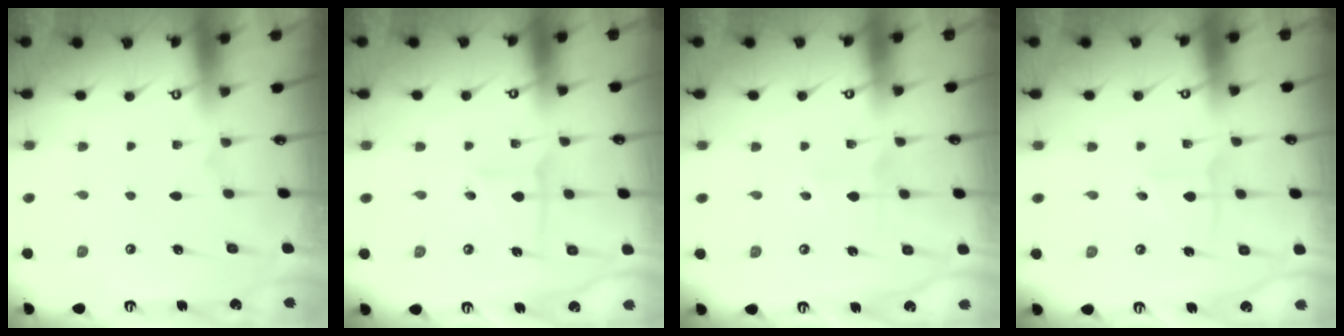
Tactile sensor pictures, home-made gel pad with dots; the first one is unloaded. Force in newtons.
{"total": 3.6, "press": 3.6, "slide": 0.7}
{"total": 2.3, "press": 2.3, "slide": 0.3}
{"total": 2.6, "press": 2.6, "slide": 0.2}